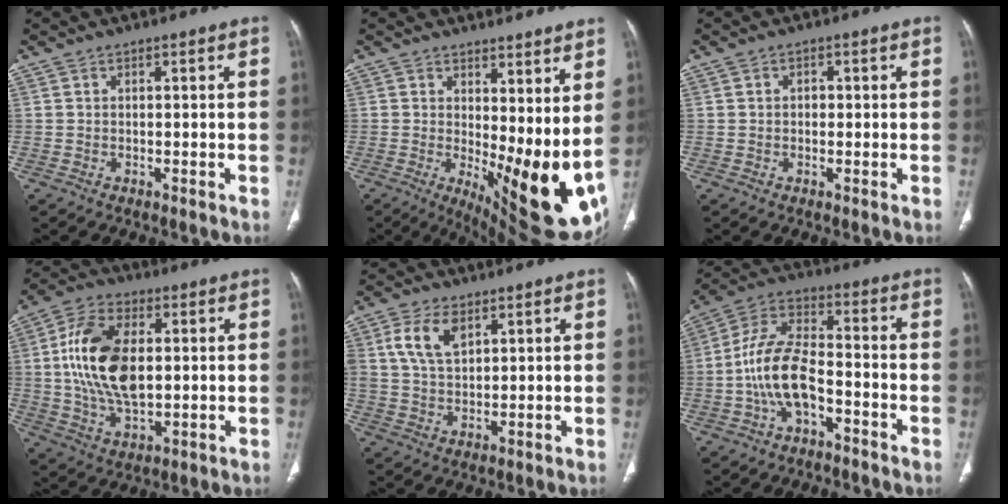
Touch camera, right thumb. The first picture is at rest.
{"total": 18.0, "force": [2.1, 7.0, 16.4], "torque": [-0.220, -0.050, 0.049]}
{"total": 1.4, "force": [0.1, 1.1, 0.8], "torque": [-0.007, 0.004, 0.001]}
{"total": 16.3, "force": [1.7, 9.3, 13.3], "torque": [-0.249, 0.004, 0.033]}
{"total": 7.8, "force": [3.2, 4.5, 5.5], "torque": [-0.104, -0.006, 0.065]}
{"total": 12.1, "force": [-3.9, 6.4, 9.5], "torque": [-0.187, 0.046, -0.076]}